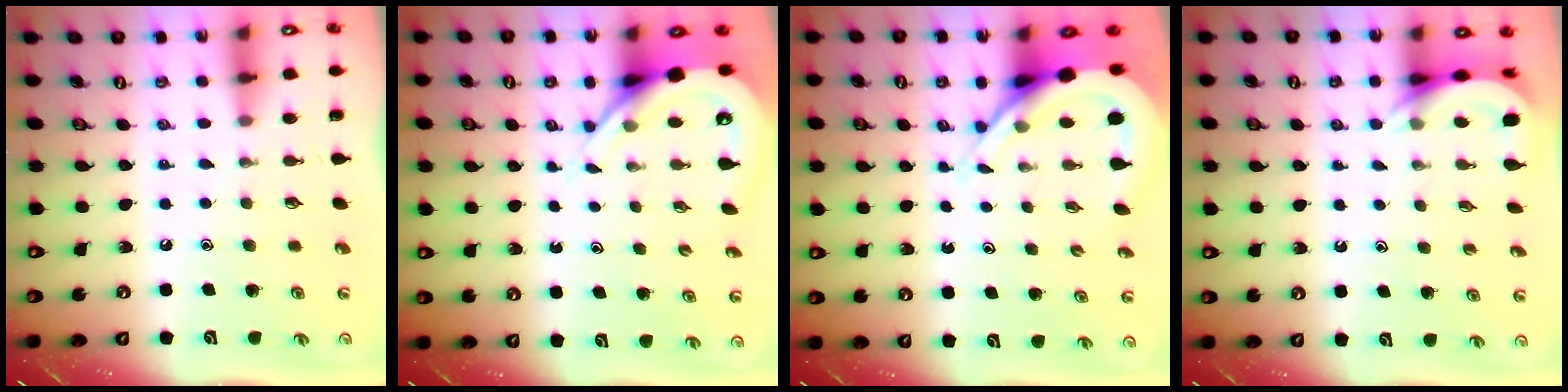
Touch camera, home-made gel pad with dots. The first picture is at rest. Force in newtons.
{"total": 6.1, "press": 6.0, "slide": 0.8}
{"total": 7.8, "press": 7.7, "slide": 0.9}
{"total": 5.5, "press": 5.5, "slide": 0.4}